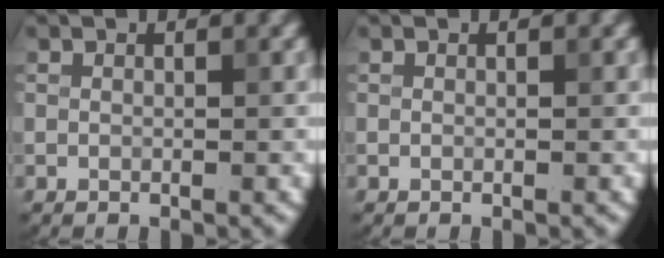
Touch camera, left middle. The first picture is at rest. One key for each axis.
{"total": 0.0}